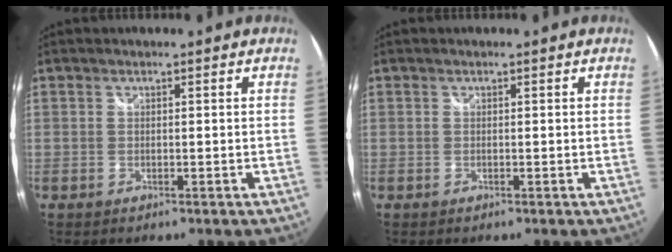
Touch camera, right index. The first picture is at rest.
{"total": 0.0}